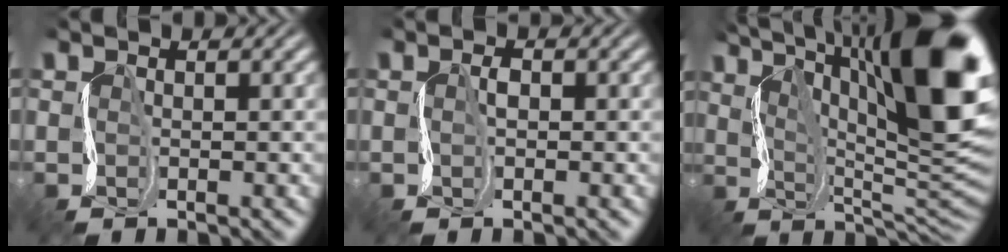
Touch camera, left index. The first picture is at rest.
{"total": 1.0, "force": [0.0, 0.5, 0.9], "torque": [-0.017, 0.004, -0.001]}
{"total": 16.3, "force": [6.6, 5.2, 14.0], "torque": [-0.223, 0.009, 0.114]}